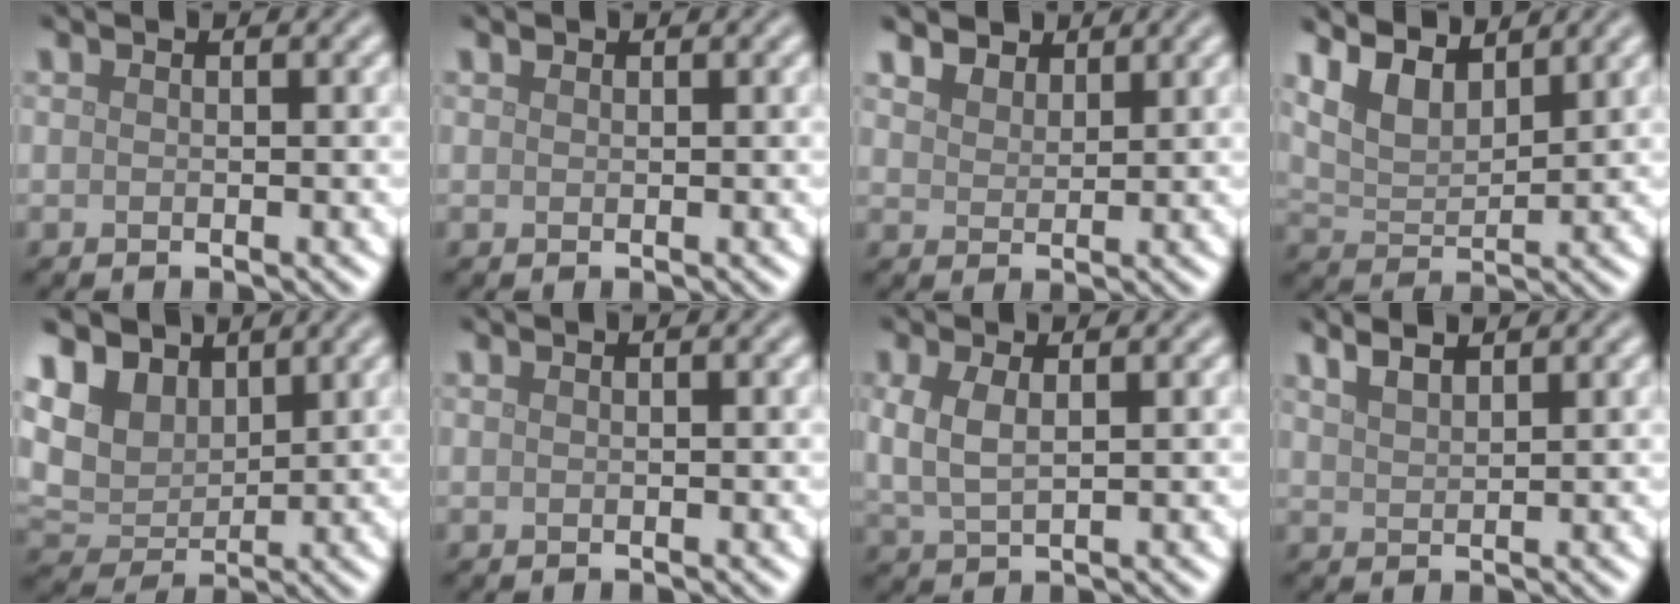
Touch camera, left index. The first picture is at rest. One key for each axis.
{"total": 0.0}
{"total": 3.3, "fx": 2.7, "fy": 1.6, "fz": 0.9, "tx": -0.034, "ty": -0.001, "tz": 0.050}
{"total": 4.3, "fx": 3.3, "fy": 1.6, "fz": 2.3, "tx": -0.059, "ty": 0.003, "tz": 0.062}
{"total": 6.3, "fx": 3.6, "fy": 4.3, "fz": 2.8, "tx": -0.079, "ty": 0.007, "tz": 0.054}
{"total": 0.0}
{"total": 3.0, "fx": 0.7, "fy": 1.4, "fz": 2.6, "tx": -0.063, "ty": 0.001, "tz": 0.015}
{"total": 3.0, "fx": 2.4, "fy": 0.9, "fz": 1.5, "tx": -0.013, "ty": 0.015, "tz": 0.025}